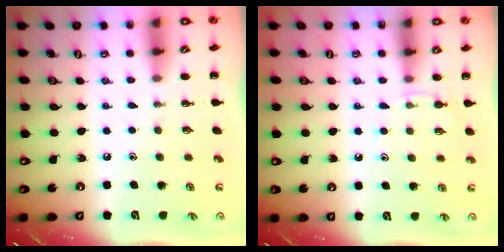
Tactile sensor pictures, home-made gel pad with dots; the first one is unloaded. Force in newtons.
{"total": 4.6, "press": 4.3, "slide": 1.6}